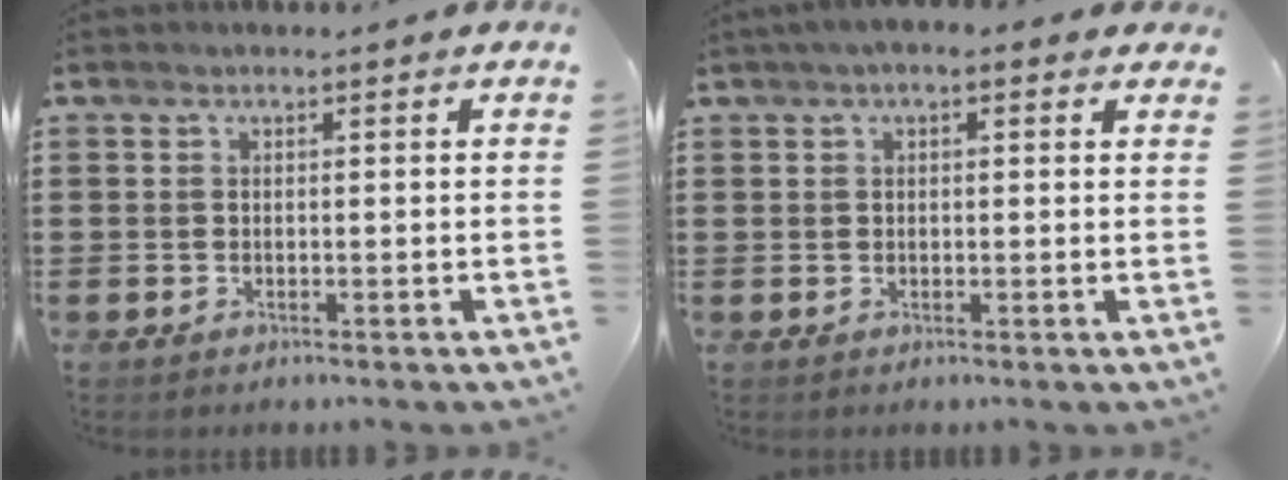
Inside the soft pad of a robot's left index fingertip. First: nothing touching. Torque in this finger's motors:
{"motor_torque": [2.14, 0.00, 1.06, 0.11]}